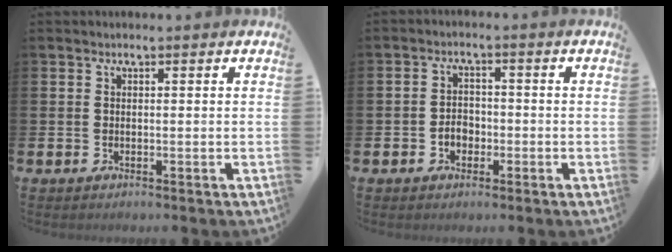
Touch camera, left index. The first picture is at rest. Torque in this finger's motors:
{"motor_torque": [0.16, -0.04, 0.06, 0.06]}